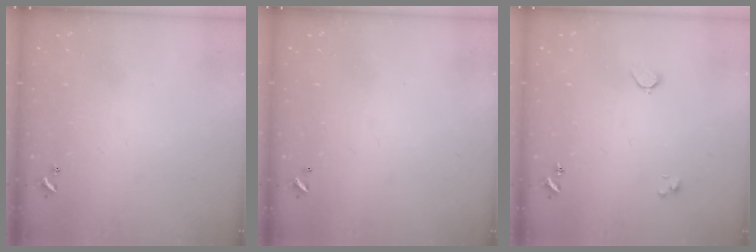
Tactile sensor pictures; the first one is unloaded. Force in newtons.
{"total": 2.7, "press": 2.7, "slide": 0.1}
{"total": 1.5, "press": 1.4, "slide": 0.6}